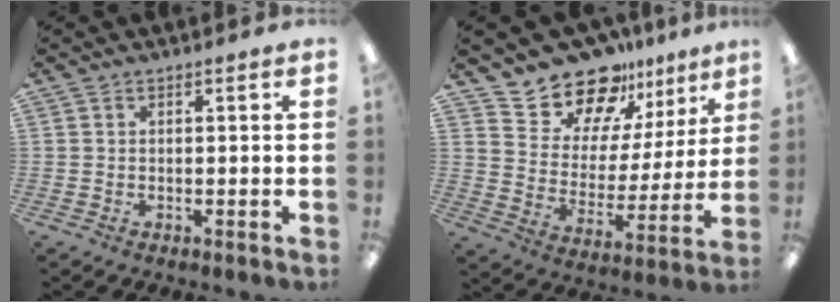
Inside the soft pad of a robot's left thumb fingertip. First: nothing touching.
{"total": 16.0, "force": [14.1, 7.2, 2.8], "torque": [-0.063, -0.122, 0.259]}